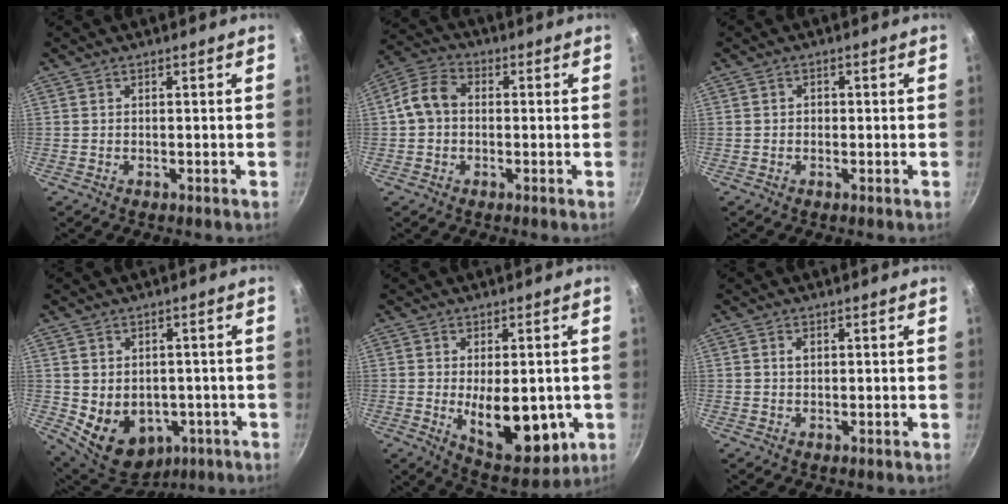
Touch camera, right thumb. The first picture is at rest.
{"total": 7.2, "force": [0.0, 5.6, 4.5], "torque": [-0.071, 0.024, -0.017]}
{"total": 1.2, "force": [-0.2, 1.1, 0.5], "torque": [-0.006, 0.005, -0.004]}
{"total": 13.4, "force": [-3.1, 10.0, 8.3], "torque": [-0.102, -0.004, -0.019]}
{"total": 14.8, "force": [-2.1, 7.6, 12.5], "torque": [-0.139, -0.018, -0.011]}
{"total": 1.4, "force": [0.3, 1.0, 0.9], "torque": [-0.012, 0.002, 0.005]}